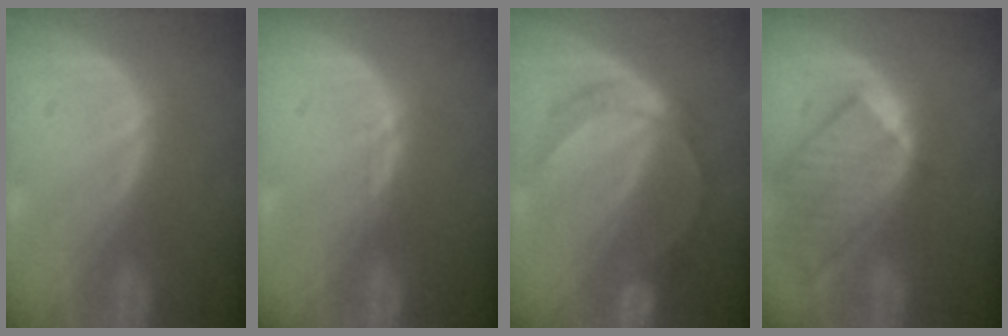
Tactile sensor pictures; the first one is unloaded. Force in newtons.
{"total": 0.6, "press": 0.4, "slide": 0.4}
{"total": 5.9, "press": 5.9, "slide": 0.2}
{"total": 9.5, "press": 8.3, "slide": 4.7}